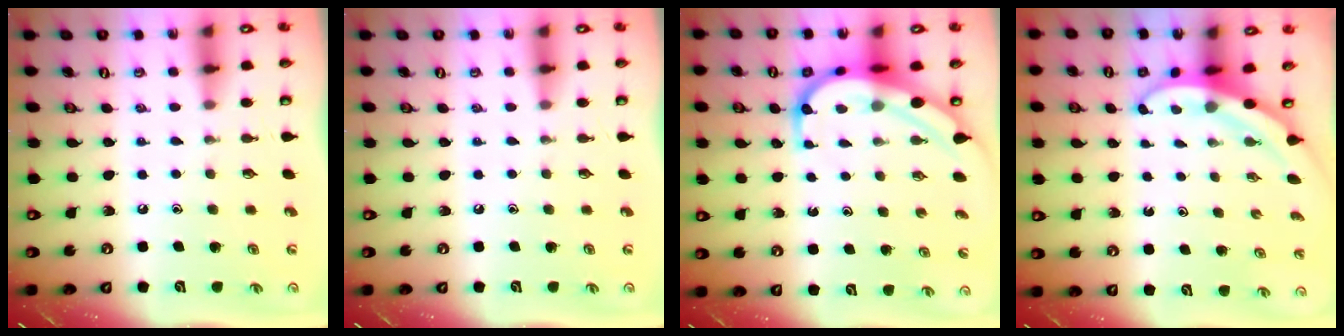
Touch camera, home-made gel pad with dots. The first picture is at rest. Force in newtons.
{"total": 0.0}
{"total": 8.6, "press": 8.5, "slide": 0.9}
{"total": 3.2, "press": 3.2, "slide": 0.0}